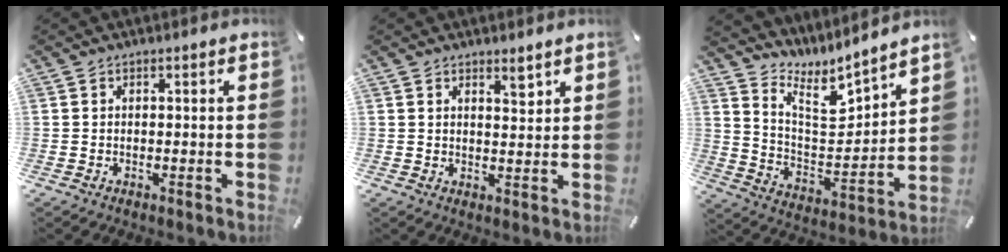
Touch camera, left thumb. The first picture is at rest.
{"total": 3.3, "force": [2.6, 0.8, 1.9], "torque": [-0.017, -0.018, 0.040]}
{"total": 9.9, "force": [8.1, 3.5, 4.5], "torque": [-0.098, -0.074, 0.147]}